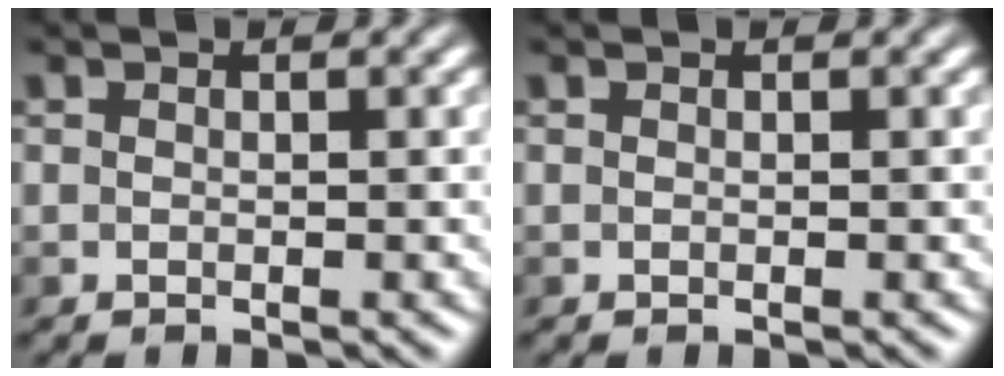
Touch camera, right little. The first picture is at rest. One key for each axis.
{"total": 0.0}